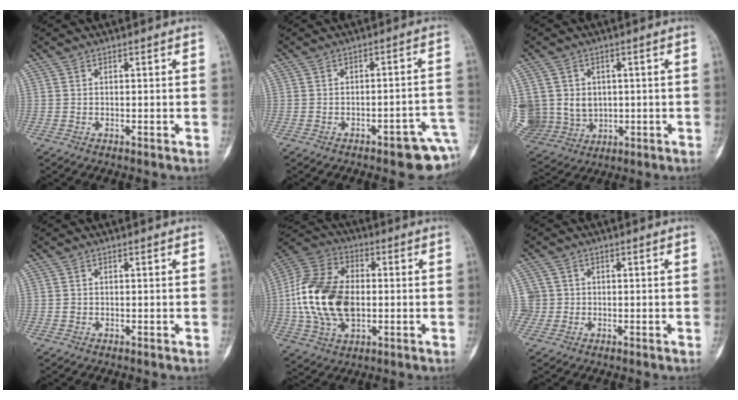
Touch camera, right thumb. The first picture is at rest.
{"total": 9.4, "force": [-4.3, 3.2, 7.7], "torque": [-0.076, 0.032, -0.046]}
{"total": 16.0, "force": [0.4, 14.1, 7.4], "torque": [-0.177, 0.015, 0.039]}
{"total": 0.6, "force": [-0.1, 0.6, 0.2], "torque": [-0.003, 0.002, -0.001]}
{"total": 19.2, "force": [-0.7, 12.1, 15.0], "torque": [-0.293, 0.014, -0.013]}
{"total": 2.9, "force": [0.0, 2.9, -0.2], "torque": [0.026, 0.008, -0.003]}